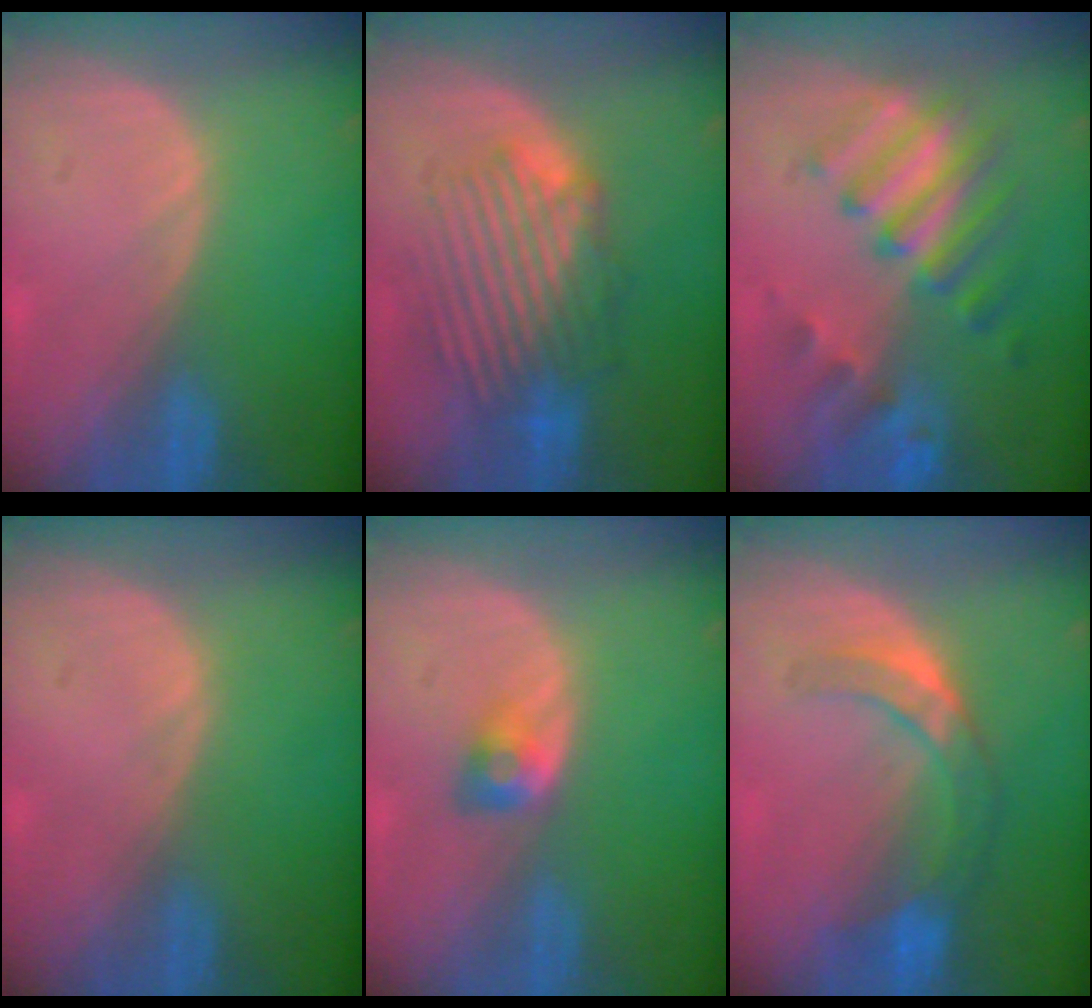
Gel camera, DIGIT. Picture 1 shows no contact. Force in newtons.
{"total": 8.5, "press": 8.2, "slide": 2.5}
{"total": 9.0, "press": 8.3, "slide": 3.7}
{"total": 0.0}
{"total": 2.8, "press": 2.4, "slide": 1.4}
{"total": 7.4, "press": 6.4, "slide": 3.7}